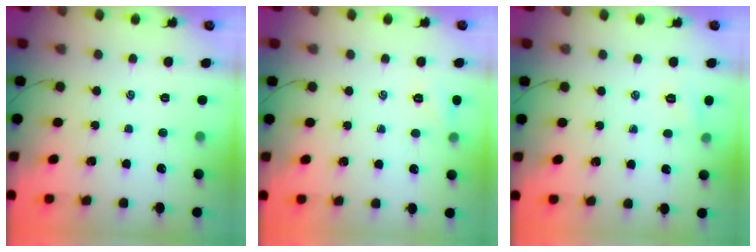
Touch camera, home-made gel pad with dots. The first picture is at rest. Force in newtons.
{"total": 4.9, "press": 4.7, "slide": 1.6}
{"total": 4.2, "press": 4.0, "slide": 1.1}